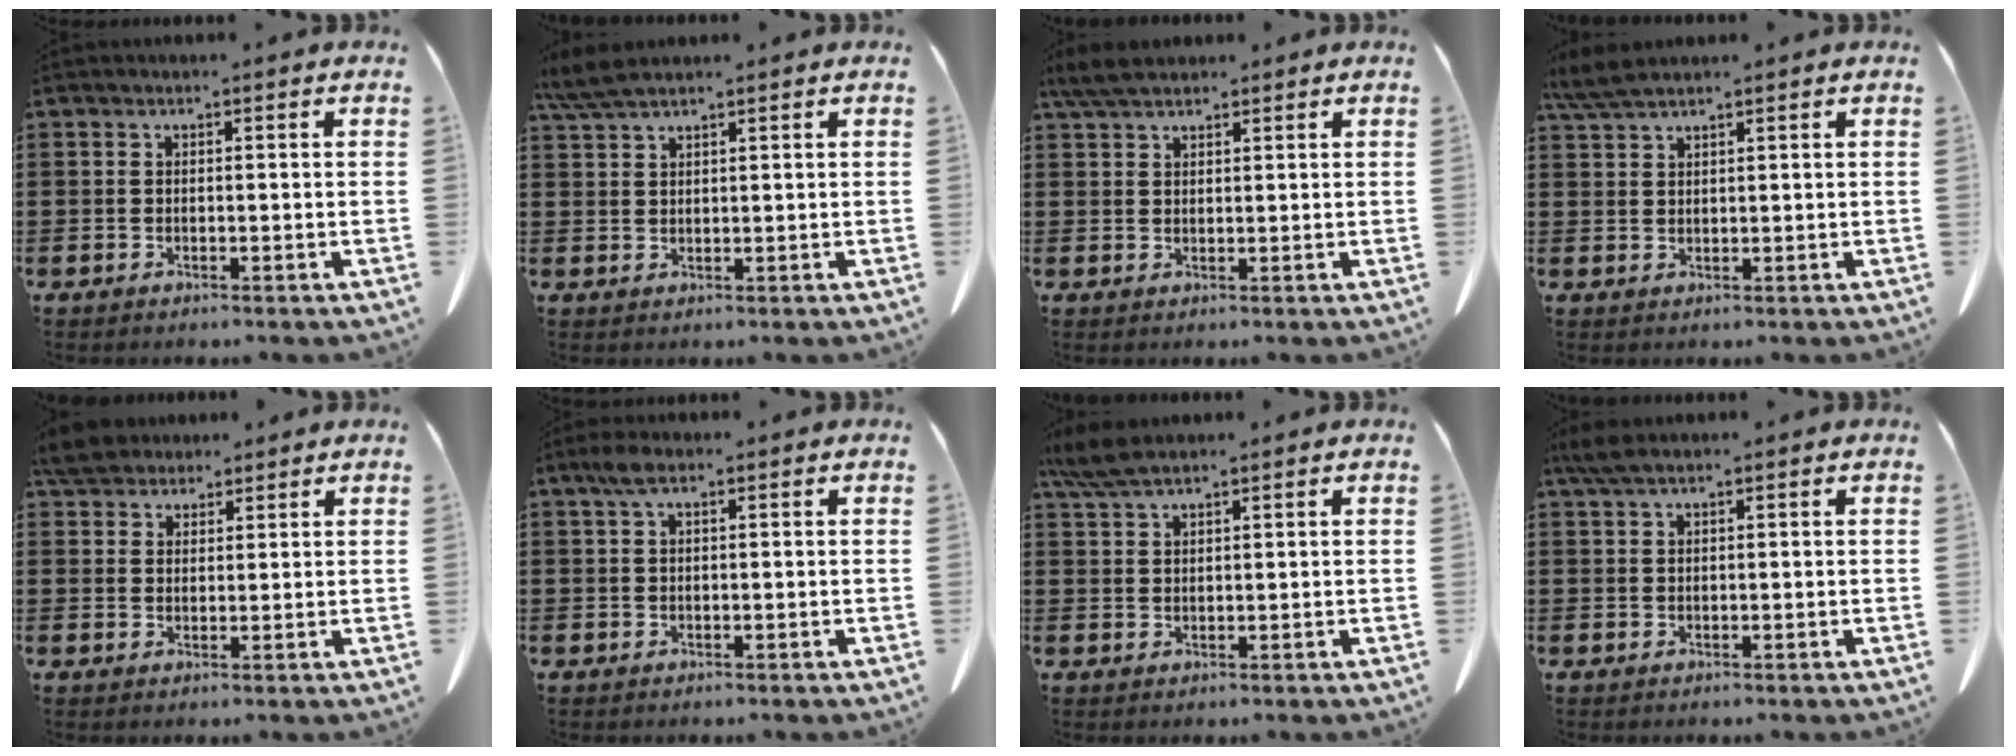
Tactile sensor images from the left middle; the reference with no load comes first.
{"total": 4.0, "force": [3.1, 0.5, 2.4], "torque": [-0.056, -0.002, 0.061]}
{"total": 4.1, "force": [3.3, 1.1, 2.2], "torque": [-0.052, -0.001, 0.064]}
{"total": 3.6, "force": [2.8, 0.4, 2.2], "torque": [-0.050, -0.002, 0.054]}
{"total": 5.0, "force": [4.5, 1.7, 1.4], "torque": [-0.035, -0.006, 0.086]}
{"total": 2.7, "force": [1.1, 0.9, 2.2], "torque": [-0.048, 0.005, 0.019]}
{"total": 4.6, "force": [3.5, 0.8, 2.9], "torque": [-0.066, -0.001, 0.067]}
{"total": 2.8, "force": [1.8, 0.5, 2.0], "torque": [-0.044, -0.001, 0.035]}